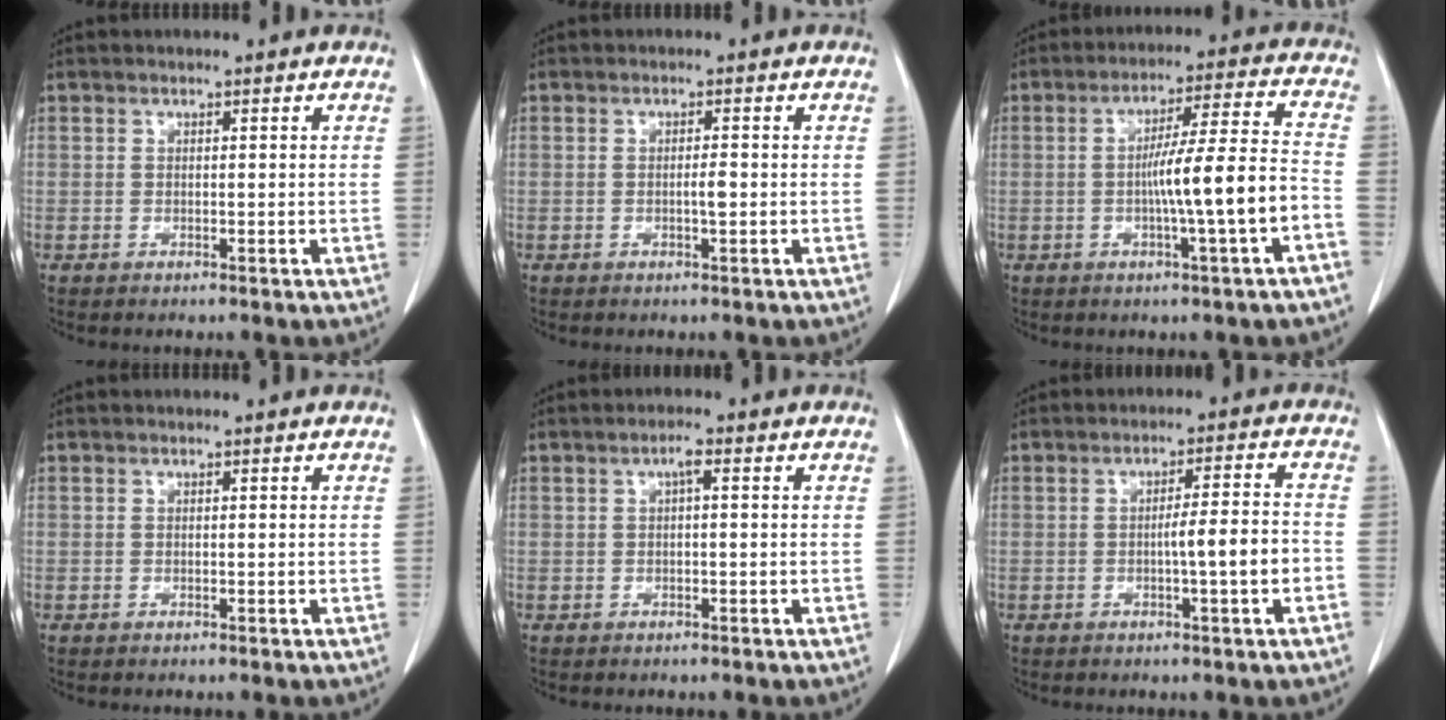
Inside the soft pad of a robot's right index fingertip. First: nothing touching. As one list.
[{"total": 1.4, "force": [-0.3, 0.1, 1.4], "torque": [-0.026, 0.000, -0.005]}, {"total": 10.9, "force": [-2.9, -0.8, 10.5], "torque": [-0.173, 0.008, -0.048]}, {"total": 0.0}, {"total": 1.7, "force": [0.5, 0.3, 1.6], "torque": [-0.026, 0.007, 0.006]}, {"total": 5.9, "force": [-1.6, -0.2, 5.6], "torque": [-0.082, 0.007, -0.023]}]